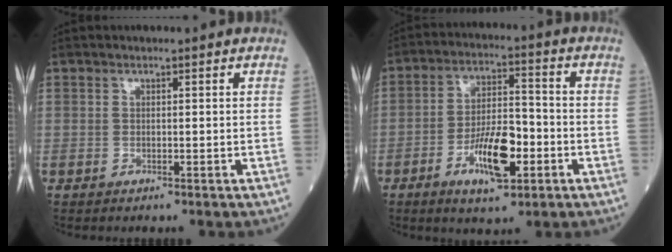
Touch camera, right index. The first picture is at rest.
{"total": 9.8, "force": [-3.9, 3.1, 8.5], "torque": [-0.157, 0.003, -0.066]}